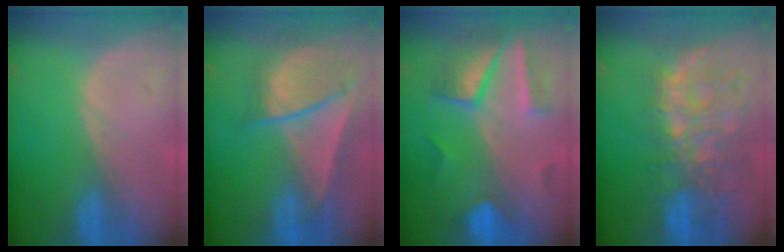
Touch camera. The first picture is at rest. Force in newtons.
{"total": 8.9, "press": 7.9, "slide": 4.2}
{"total": 7.9, "press": 7.6, "slide": 2.0}
{"total": 11.2, "press": 9.8, "slide": 5.5}